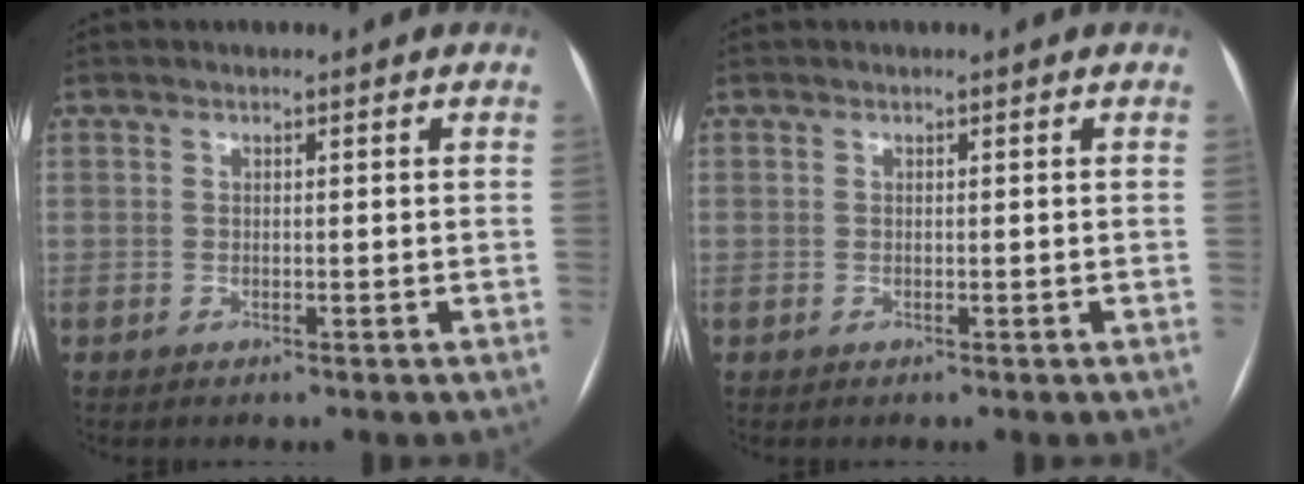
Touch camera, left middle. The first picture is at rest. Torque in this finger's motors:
{"motor_torque": [-0.06, 0.10, -0.02, 0.00]}